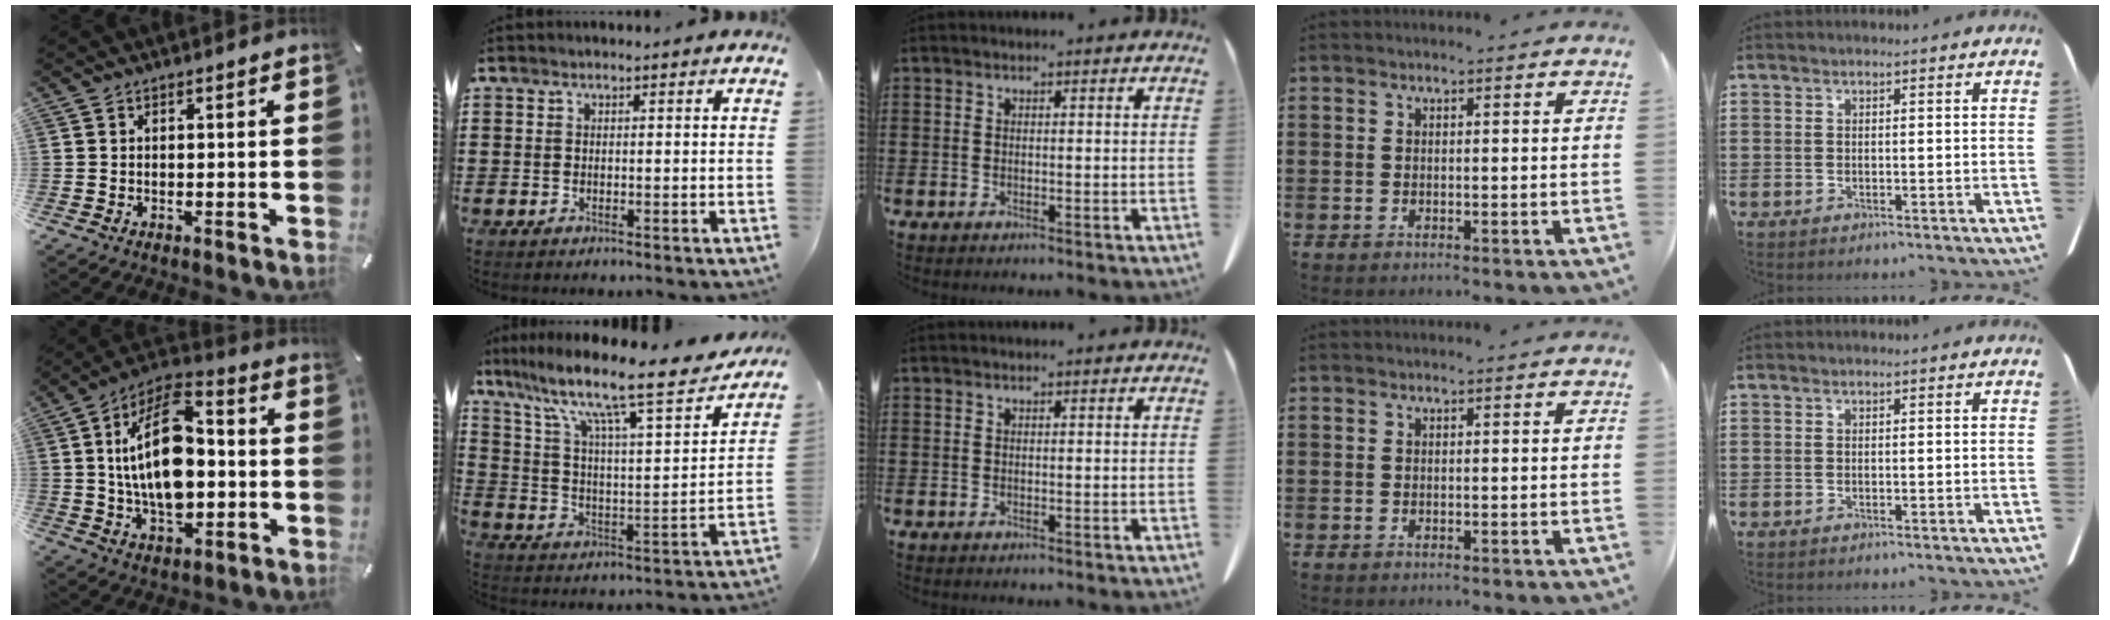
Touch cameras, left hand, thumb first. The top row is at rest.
{"thumb": {"total": 19.5, "force": [-0.1, 11.6, 15.6], "torque": [-0.313, 0.005, -0.005]}, "index": {"total": 12.5, "force": [9.6, 1.2, 7.9], "torque": [-0.171, -0.066, 0.150]}}